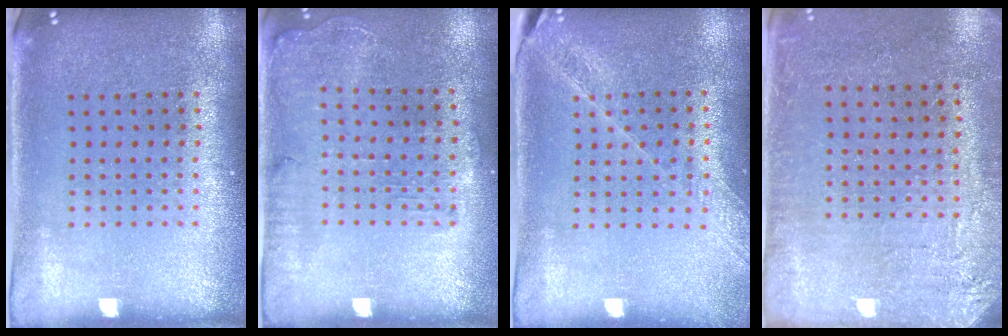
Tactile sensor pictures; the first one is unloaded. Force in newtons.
{"total": 1.3, "press": 1.3, "slide": 0.3}
{"total": 1.6, "press": 1.6, "slide": 0.2}
{"total": 2.8, "press": 2.6, "slide": 1.1}